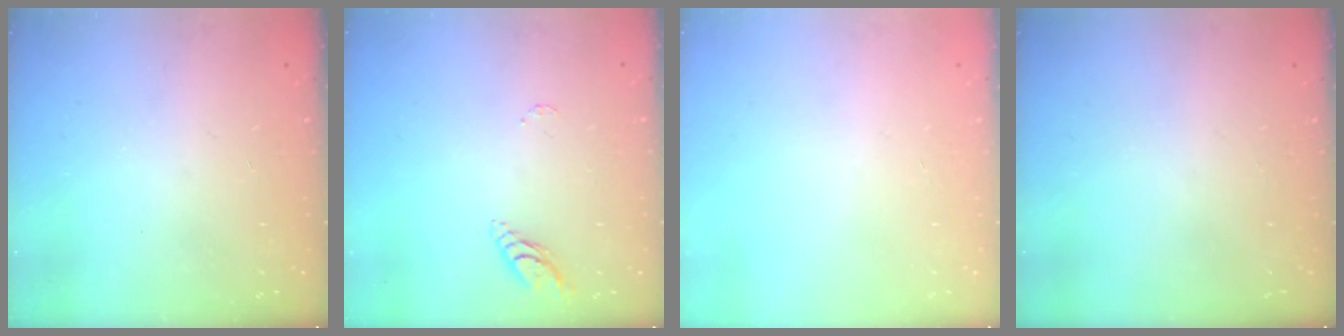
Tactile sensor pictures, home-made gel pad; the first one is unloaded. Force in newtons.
{"total": 6.0, "press": 6.0, "slide": 0.6}
{"total": 0.0}
{"total": 0.0}